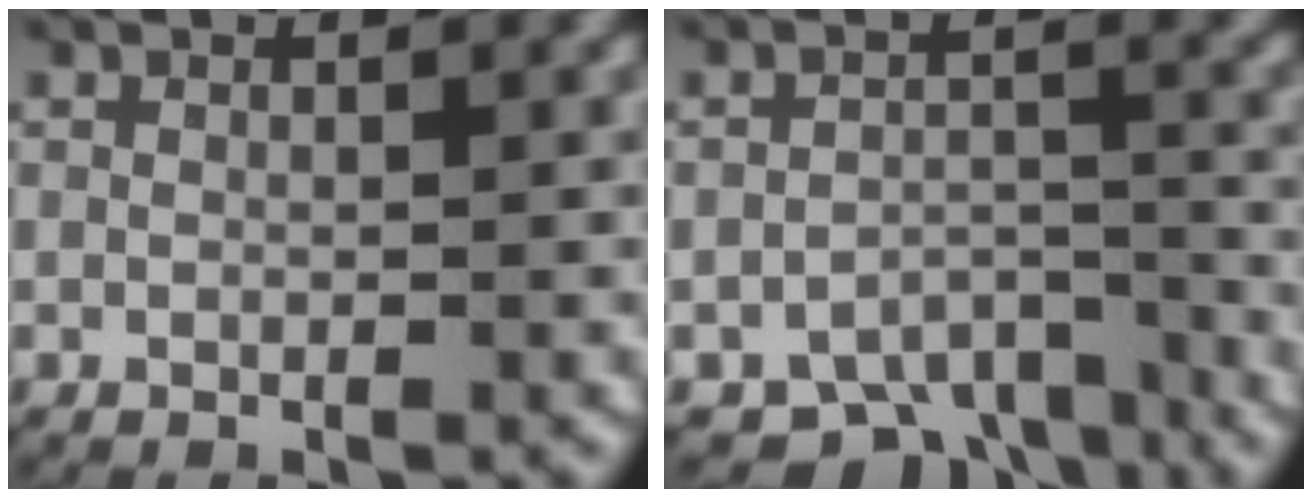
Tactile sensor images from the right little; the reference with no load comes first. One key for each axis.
{"total": 6.3, "fx": -5.1, "fy": 2.9, "fz": 2.1, "tx": -0.021, "ty": -0.010, "tz": -0.086}